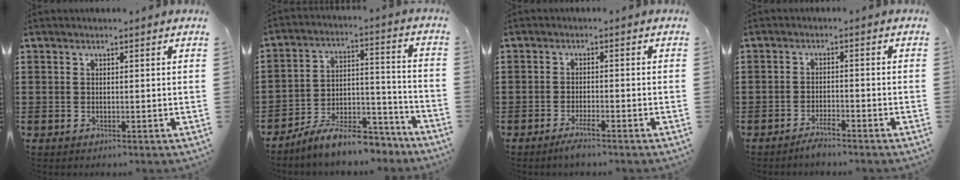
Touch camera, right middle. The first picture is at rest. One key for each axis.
{"total": 8.6, "fx": -7.6, "fy": 2.1, "fz": 3.5, "tx": -0.055, "ty": 0.020, "tz": -0.143}
{"total": 2.1, "fx": -1.6, "fy": 0.0, "fz": 1.4, "tx": -0.031, "ty": -0.003, "tz": -0.031}
{"total": 2.3, "fx": -2.1, "fy": 0.0, "fz": 1.0, "tx": -0.027, "ty": 0.000, "tz": -0.042}